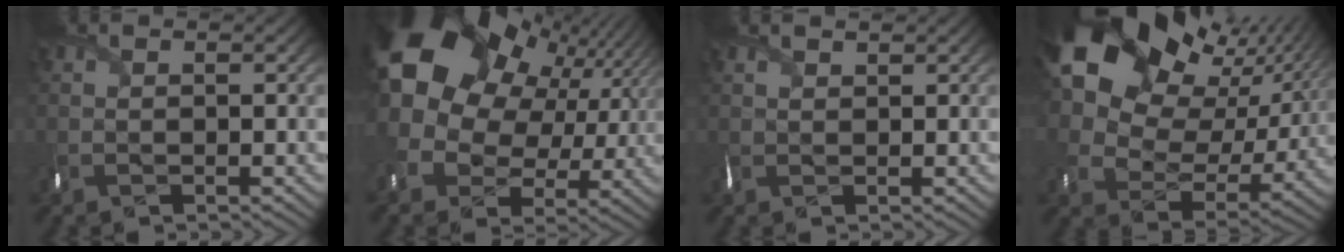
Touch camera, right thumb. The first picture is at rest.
{"total": 21.3, "force": [6.2, 15.1, 13.7], "torque": [-0.287, 0.022, 0.109]}
{"total": 1.3, "force": [1.1, 0.4, 0.7], "torque": [-0.021, 0.005, 0.024]}
{"total": 19.4, "force": [8.7, 12.4, 12.1], "torque": [-0.226, 0.029, 0.153]}